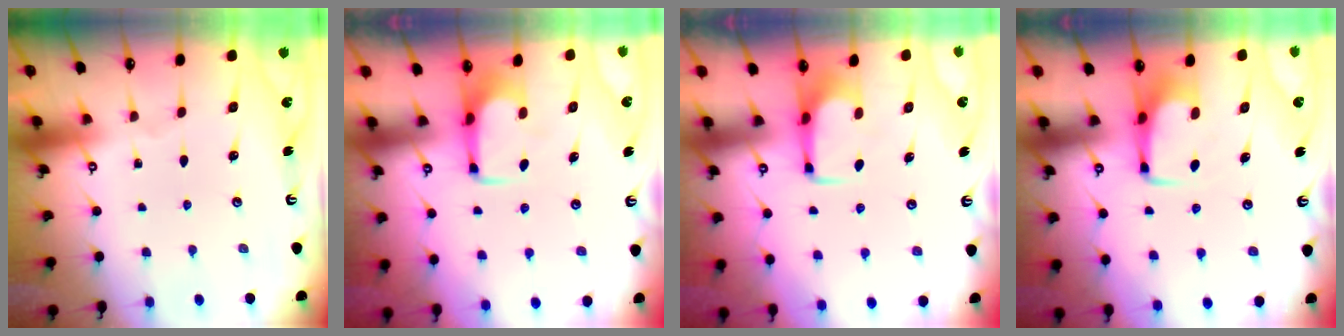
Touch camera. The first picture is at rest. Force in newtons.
{"total": 2.0, "press": 1.9, "slide": 0.4}
{"total": 1.6, "press": 1.5, "slide": 0.4}
{"total": 3.6, "press": 3.6, "slide": 0.3}